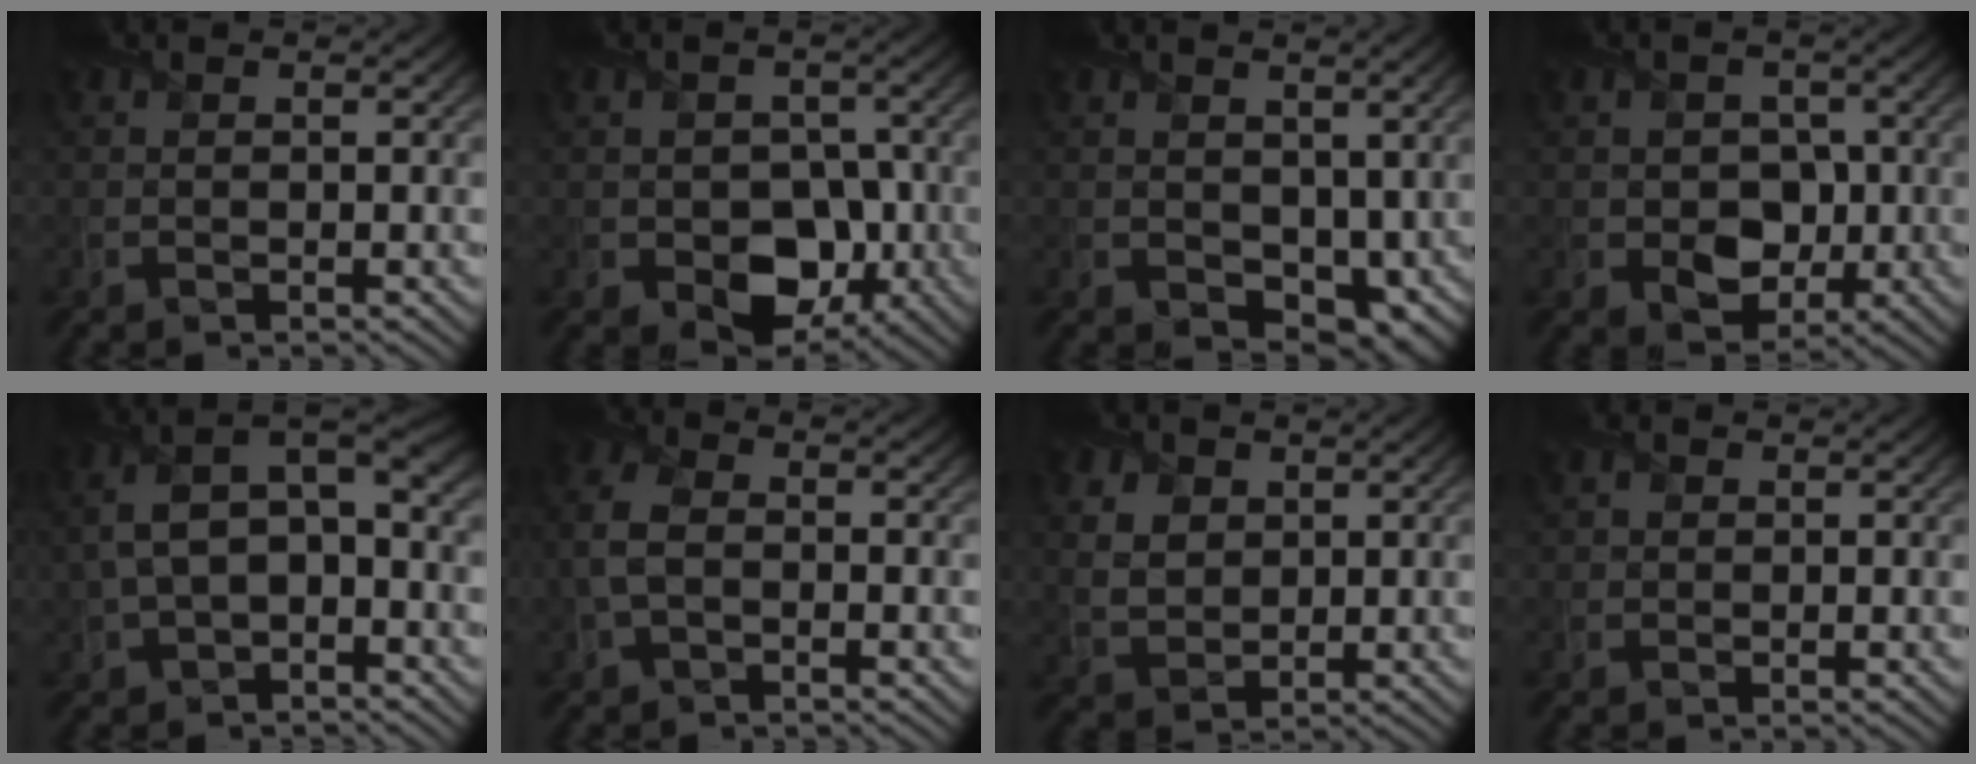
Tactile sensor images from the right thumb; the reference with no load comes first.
{"total": 7.0, "force": [-2.2, 5.1, 4.3], "torque": [-0.075, -0.022, -0.029]}
{"total": 5.6, "force": [0.4, 3.9, 3.9], "torque": [-0.078, -0.024, 0.018]}
{"total": 5.1, "force": [-0.8, 4.1, 2.9], "torque": [-0.058, -0.011, -0.016]}
{"total": 8.9, "force": [0.5, 5.1, 7.3], "torque": [-0.169, 0.007, 0.008]}
{"total": 4.9, "force": [-0.4, 3.1, 3.8], "torque": [-0.109, 0.007, -0.016]}
{"total": 5.0, "force": [1.9, 3.7, 2.7], "torque": [-0.082, 0.001, 0.031]}
{"total": 1.4, "force": [0.7, 1.1, 0.4], "torque": [-0.010, 0.004, 0.012]}